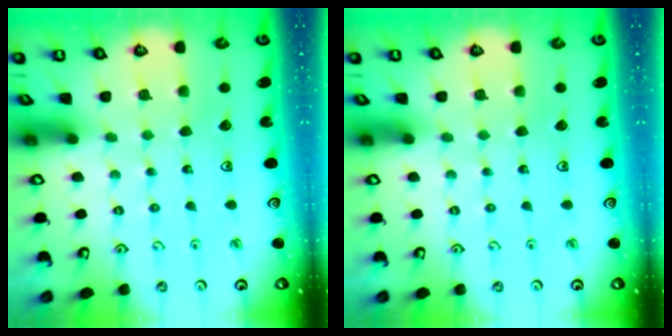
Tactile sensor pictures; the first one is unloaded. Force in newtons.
{"total": 0.0}